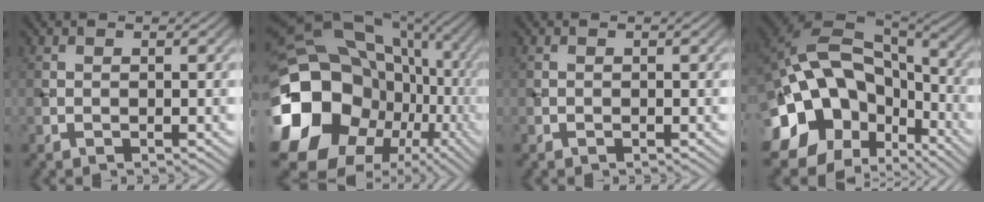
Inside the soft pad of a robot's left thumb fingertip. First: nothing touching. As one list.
[{"total": 22.8, "force": [-4.7, 19.0, 11.8], "torque": [-0.269, -0.035, -0.086]}, {"total": 0.0}, {"total": 21.3, "force": [-5.9, 16.5, 12.0], "torque": [-0.243, -0.024, -0.094]}]